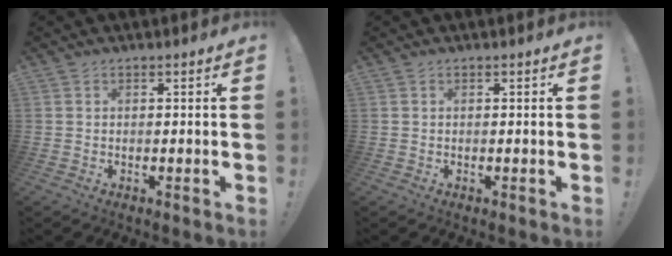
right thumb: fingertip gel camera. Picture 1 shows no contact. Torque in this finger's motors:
{"motor_torque": [-0.04, -0.05, -0.12, 0.11, 0.07]}